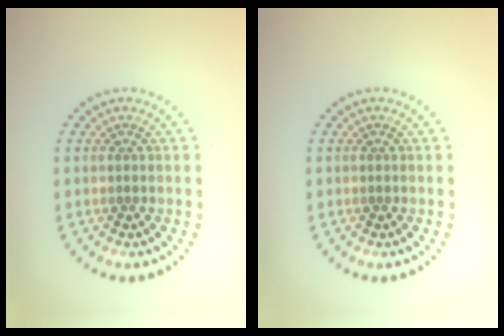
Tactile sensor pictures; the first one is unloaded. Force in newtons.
{"total": 0.0}